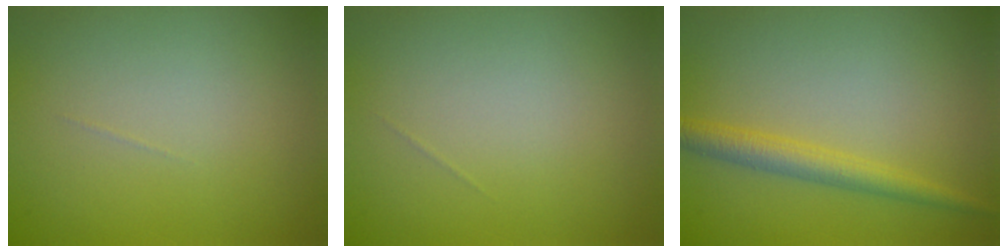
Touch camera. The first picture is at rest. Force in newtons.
{"total": 0.0}
{"total": 2.8, "press": 2.8, "slide": 0.2}